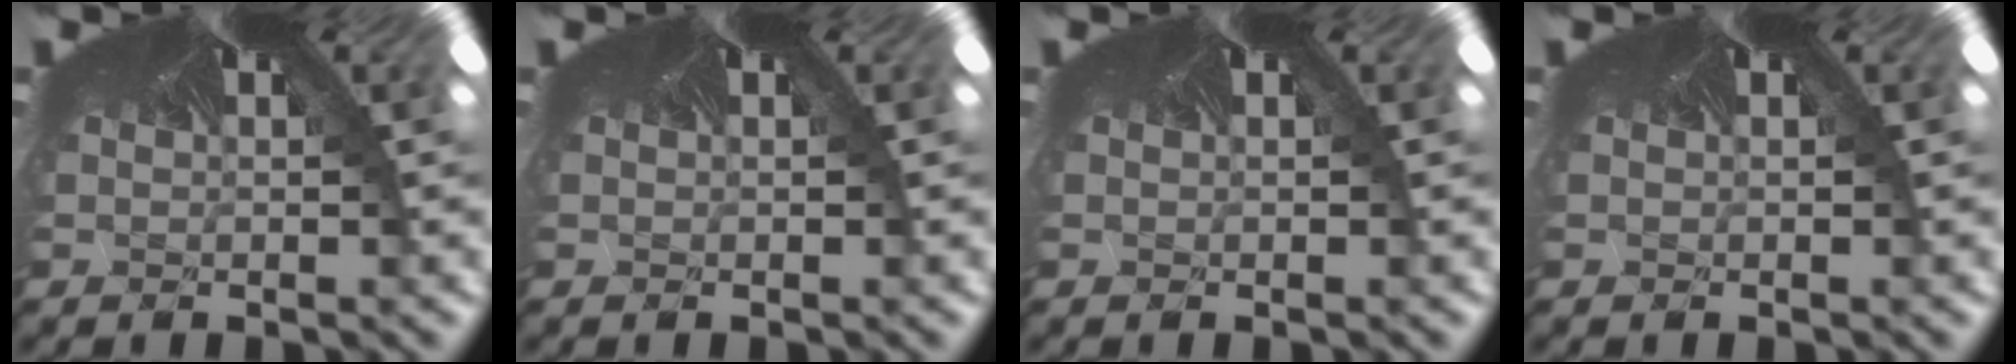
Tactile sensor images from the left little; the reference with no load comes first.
{"total": 0.0}
{"total": 0.0}
{"total": 0.0}